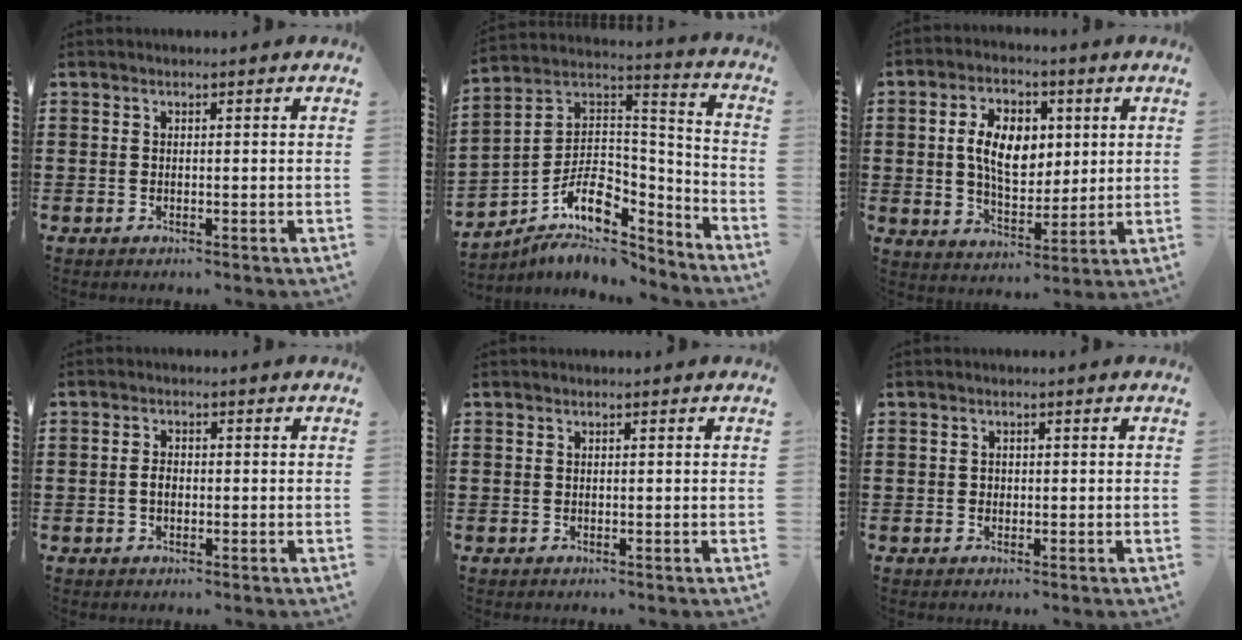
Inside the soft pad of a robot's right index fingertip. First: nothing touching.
{"total": 9.3, "force": [-6.0, 5.0, 5.2], "torque": [-0.110, -0.005, -0.111]}
{"total": 8.8, "force": [1.3, 5.7, 6.6], "torque": [-0.140, 0.014, 0.020]}
{"total": 1.8, "force": [-0.4, 1.1, 1.3], "torque": [-0.028, 0.005, -0.009]}
{"total": 0.0}
{"total": 0.7, "force": [-0.1, 0.7, 0.2], "torque": [-0.005, 0.002, -0.001]}